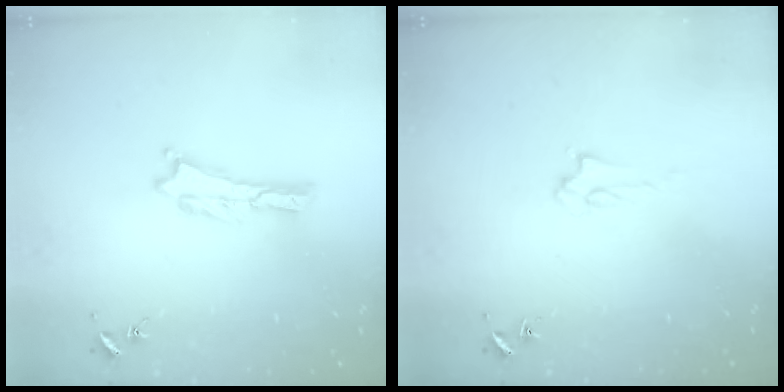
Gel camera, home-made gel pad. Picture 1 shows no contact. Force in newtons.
{"total": 1.6, "press": 1.6, "slide": 0.2}